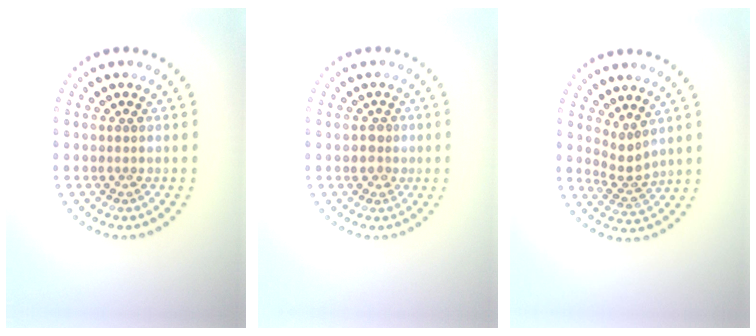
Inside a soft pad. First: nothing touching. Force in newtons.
{"total": 1.6, "press": 1.4, "slide": 0.8}
{"total": 2.4, "press": 1.5, "slide": 1.8}